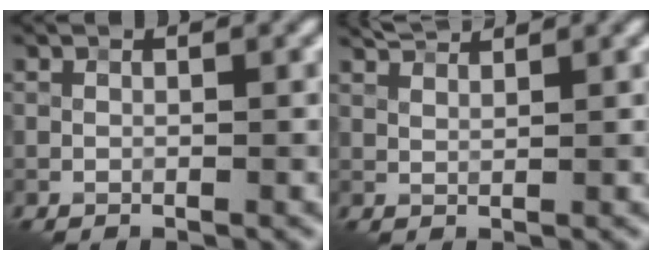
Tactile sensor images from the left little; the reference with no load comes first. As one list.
[{"total": 2.4, "force": [2.1, 0.3, 1.0], "torque": [-0.028, 0.000, 0.040]}]